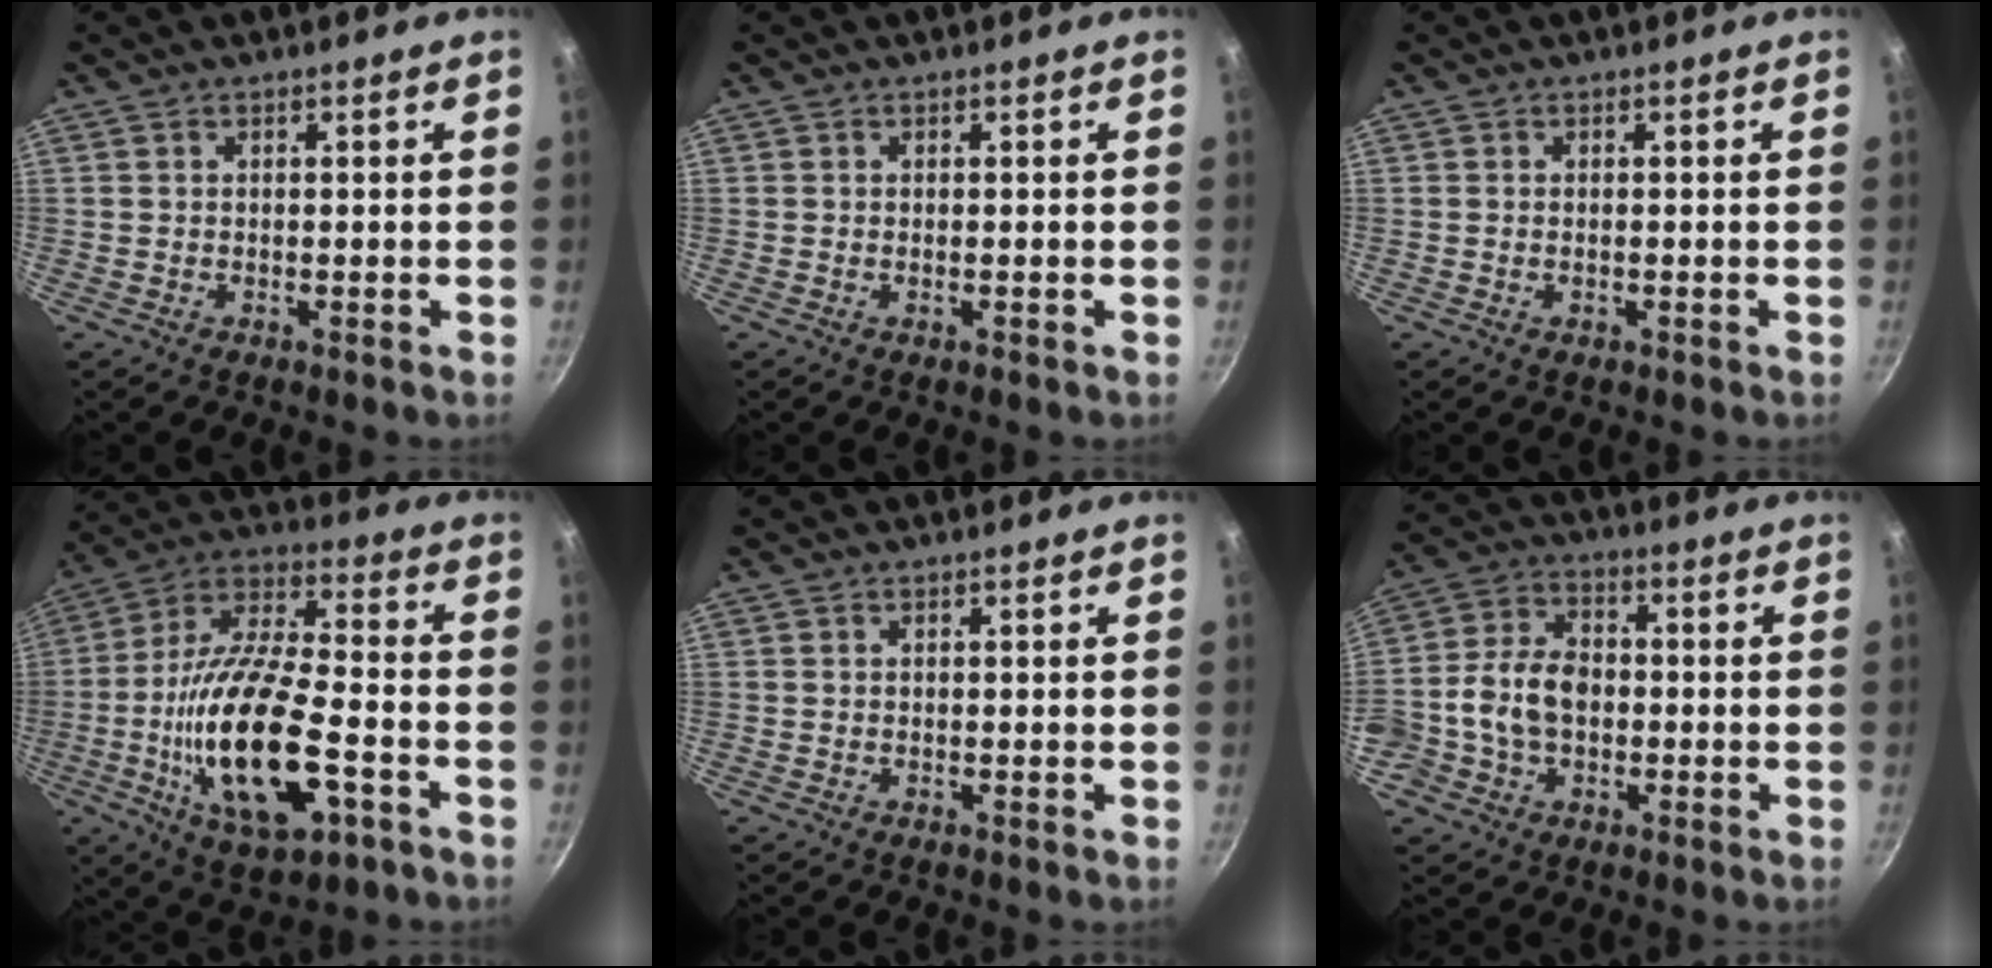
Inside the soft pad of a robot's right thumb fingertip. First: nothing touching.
{"total": 0.6, "force": [-0.3, 0.2, 0.5], "torque": [-0.007, 0.002, -0.005]}
{"total": 0.7, "force": [-0.2, 0.4, 0.5], "torque": [-0.009, 0.002, -0.004]}
{"total": 23.0, "force": [-6.6, 9.5, 19.9], "torque": [-0.367, 0.022, -0.121]}
{"total": 0.0}
{"total": 10.9, "force": [-1.5, 8.2, 7.1], "torque": [-0.110, 0.023, -0.039]}